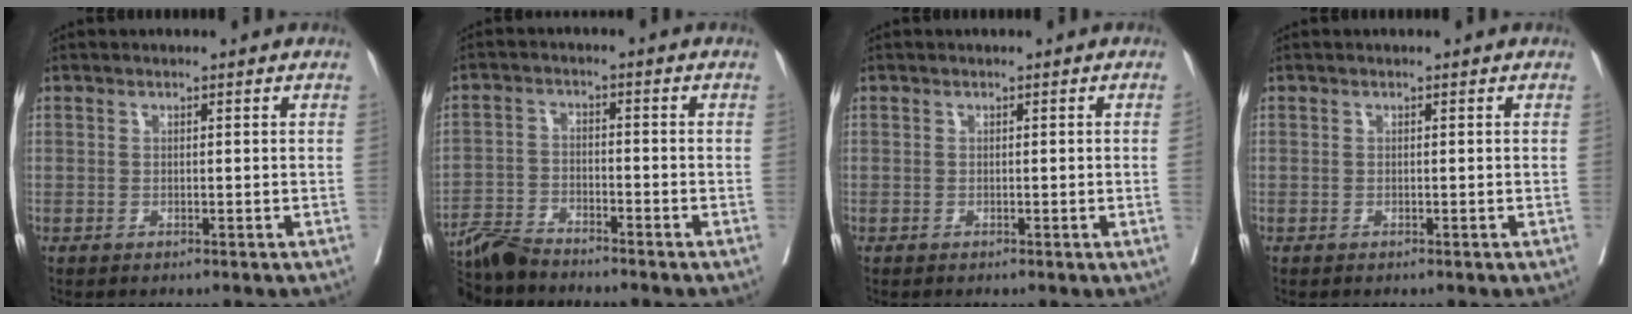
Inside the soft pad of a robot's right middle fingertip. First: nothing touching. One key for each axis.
{"total": 7.3, "fx": -7.0, "fy": 0.5, "fz": 2.0, "tx": -0.031, "ty": -0.016, "tz": -0.131}
{"total": 0.9, "fx": 0.0, "fy": -0.5, "fz": 0.8, "tx": -0.007, "ty": -0.001, "tz": 0.000}
{"total": 0.0}